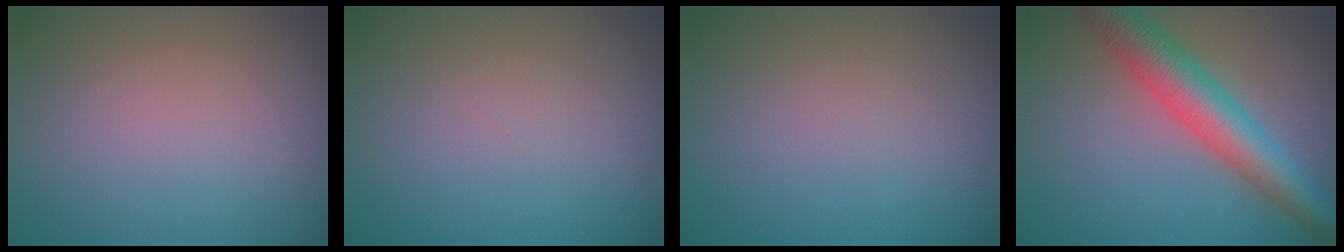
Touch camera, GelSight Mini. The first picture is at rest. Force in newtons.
{"total": 0.0}
{"total": 0.0}
{"total": 7.5, "press": 7.5, "slide": 0.1}